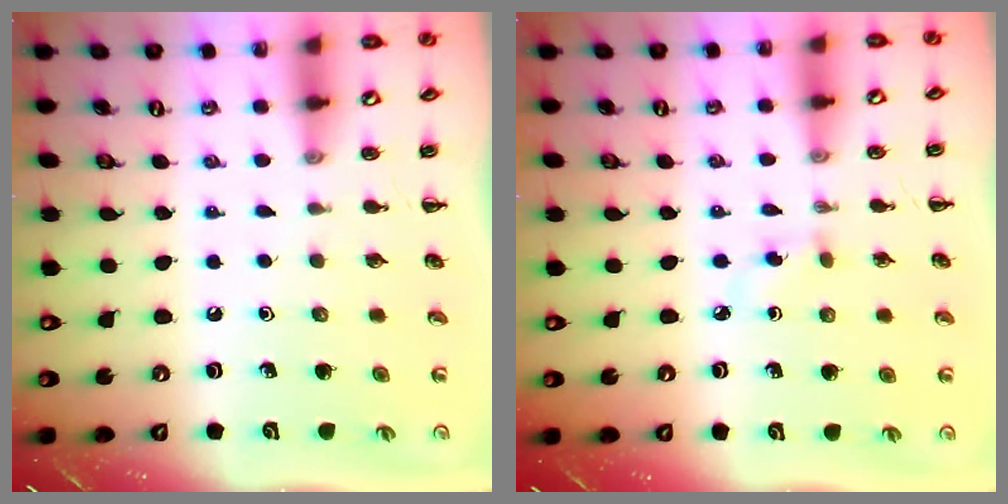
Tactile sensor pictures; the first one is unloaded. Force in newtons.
{"total": 3.0, "press": 2.8, "slide": 1.2}